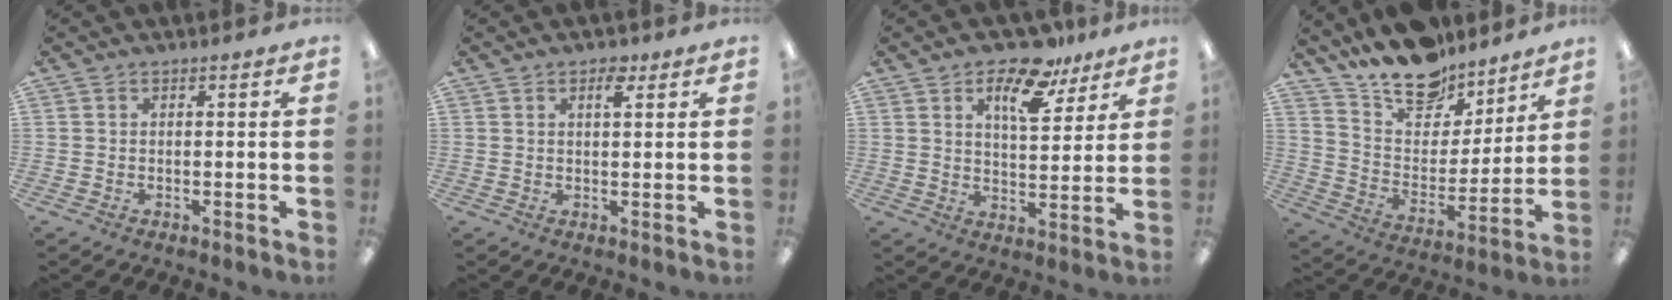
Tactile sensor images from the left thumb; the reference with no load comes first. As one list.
[{"total": 3.0, "force": [1.9, 1.2, 2.0], "torque": [-0.020, -0.007, 0.028]}, {"total": 12.7, "force": [8.5, 5.8, 7.4], "torque": [-0.096, -0.043, 0.142]}, {"total": 16.0, "force": [13.5, 7.2, 4.8], "torque": [-0.095, -0.098, 0.248]}]